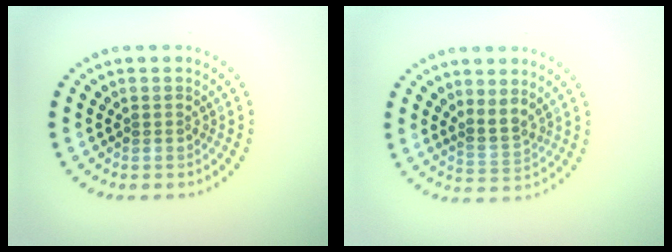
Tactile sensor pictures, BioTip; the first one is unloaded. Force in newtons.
{"total": 1.9, "press": 1.6, "slide": 1.1}